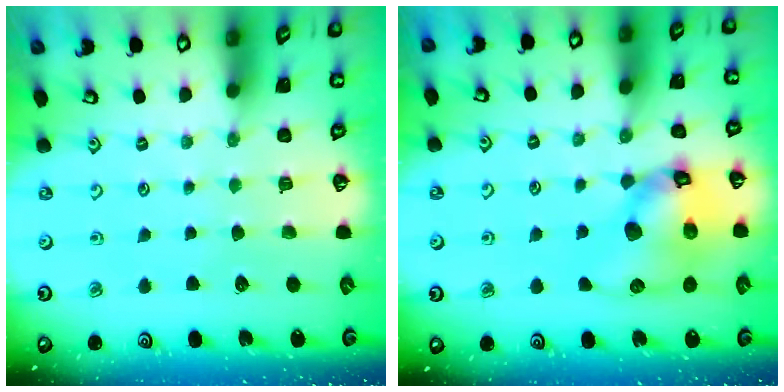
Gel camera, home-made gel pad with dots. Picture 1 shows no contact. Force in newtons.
{"total": 14.8, "press": 14.6, "slide": 2.2}